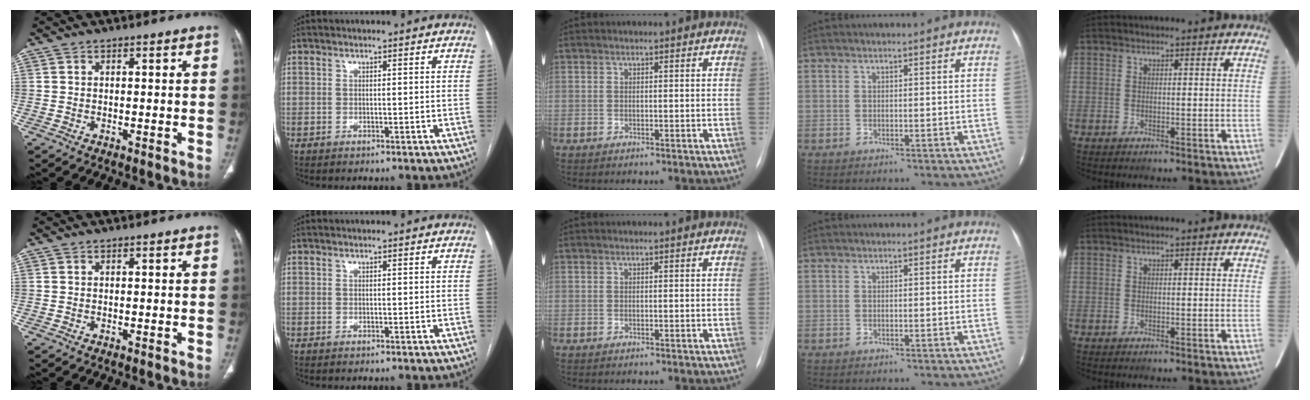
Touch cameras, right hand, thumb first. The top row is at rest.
{}